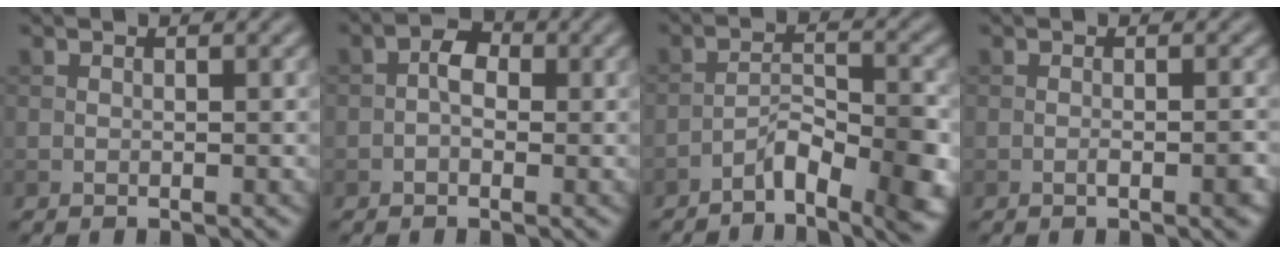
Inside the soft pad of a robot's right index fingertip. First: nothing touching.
{"total": 2.1, "force": [-0.4, 1.3, 1.6], "torque": [-0.026, 0.007, -0.013]}
{"total": 5.9, "force": [-3.8, 1.7, 4.3], "torque": [-0.063, 0.004, -0.061]}
{"total": 1.7, "force": [-0.8, 0.3, 1.5], "torque": [-0.022, 0.003, -0.013]}